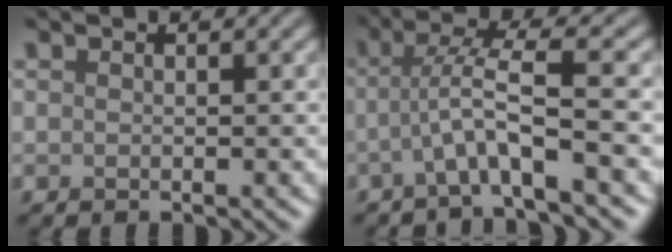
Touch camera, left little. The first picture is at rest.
{"total": 4.4, "force": [-1.4, 0.2, 4.2], "torque": [-0.080, 0.009, -0.033]}